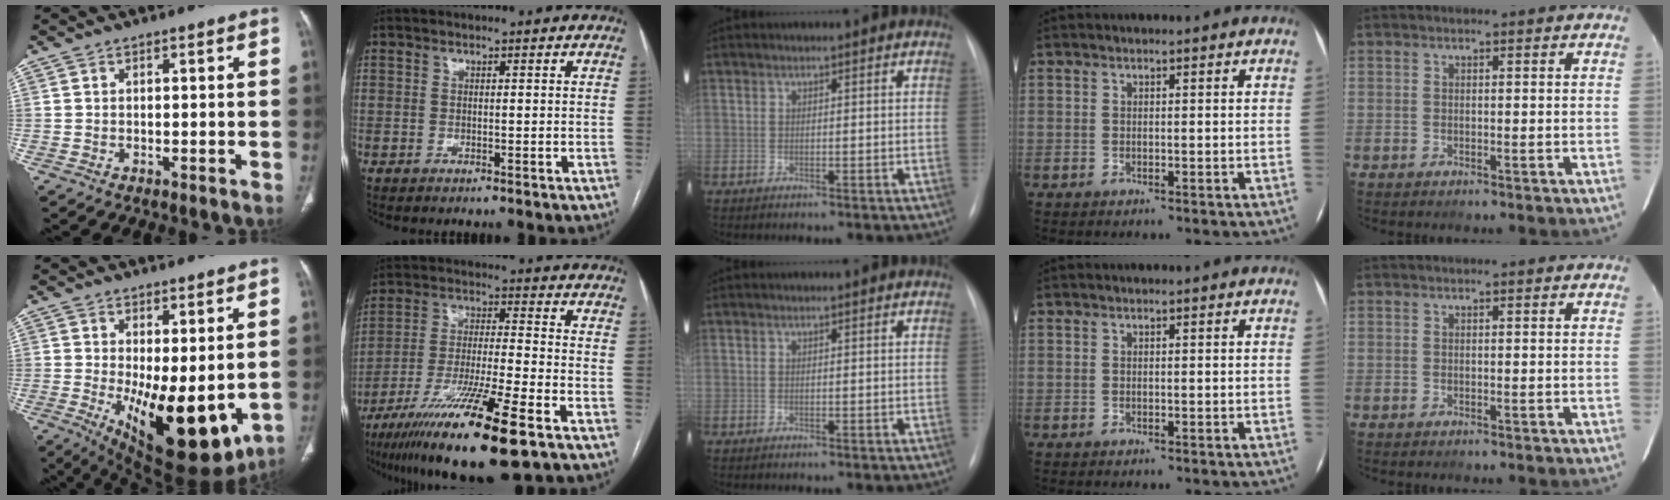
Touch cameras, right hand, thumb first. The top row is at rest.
{"thumb": {"total": 16.4, "force": [-2.2, 6.7, 14.8], "torque": [-0.216, -0.038, -0.009]}, "index": {"total": 18.1, "force": [-10.9, 0.6, 14.4], "torque": [-0.253, -0.047, -0.191]}}